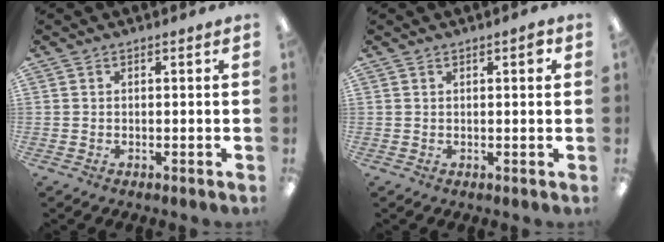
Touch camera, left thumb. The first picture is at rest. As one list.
[{"total": 2.0, "force": [1.0, 0.6, 1.7], "torque": [-0.027, 0.000, 0.014]}]